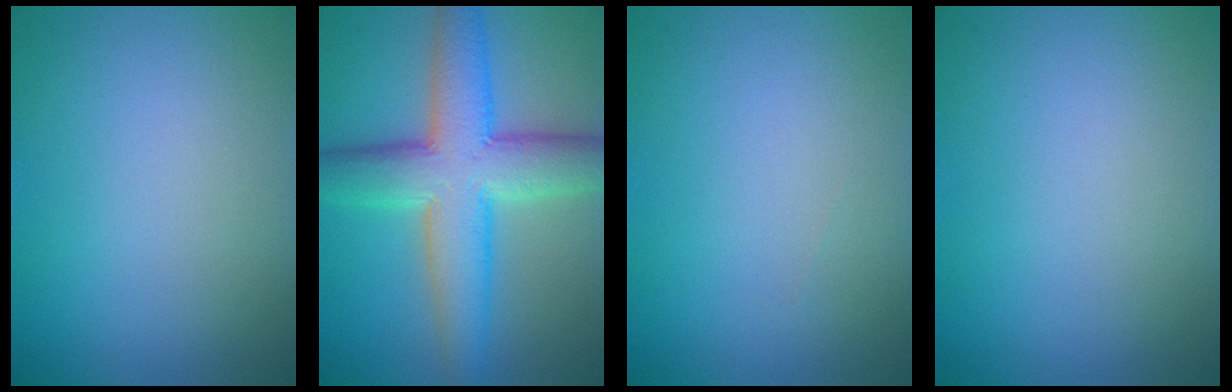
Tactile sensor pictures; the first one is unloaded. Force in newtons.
{"total": 8.9, "press": 8.9, "slide": 0.2}
{"total": 0.0}
{"total": 0.0}